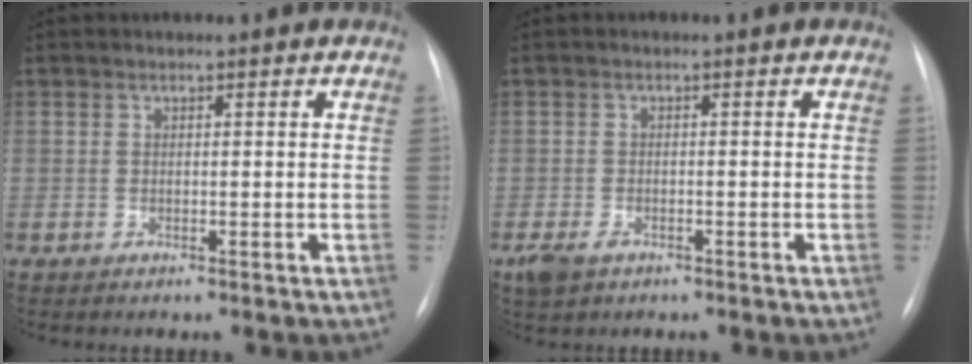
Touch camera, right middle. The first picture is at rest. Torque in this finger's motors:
{"motor_torque": [0.55, -0.31, 0.02, 0.06]}